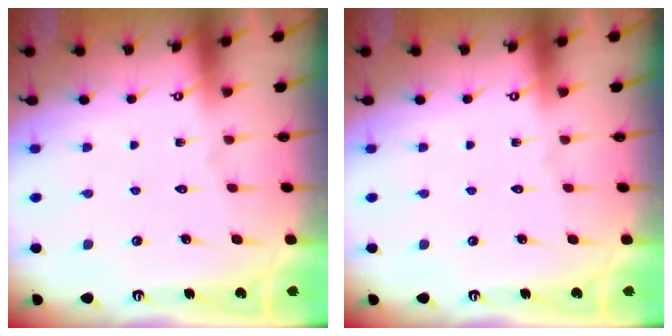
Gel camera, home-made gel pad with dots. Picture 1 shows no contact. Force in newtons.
{"total": 0.0}